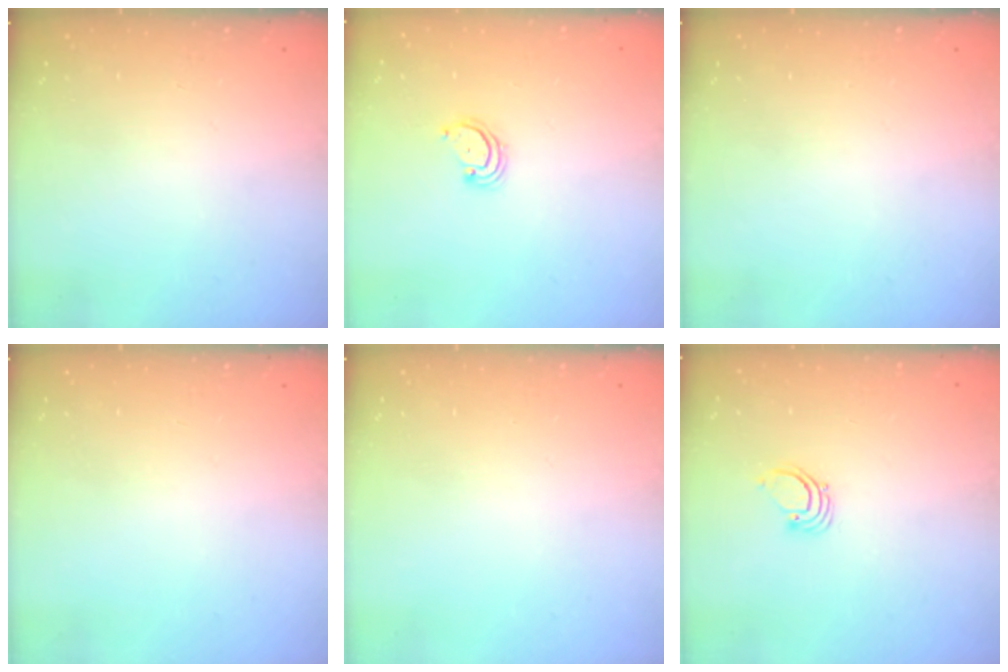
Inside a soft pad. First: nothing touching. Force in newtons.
{"total": 2.3, "press": 2.2, "slide": 0.2}
{"total": 0.0}
{"total": 0.0}
{"total": 0.0}
{"total": 2.2, "press": 2.2, "slide": 0.2}